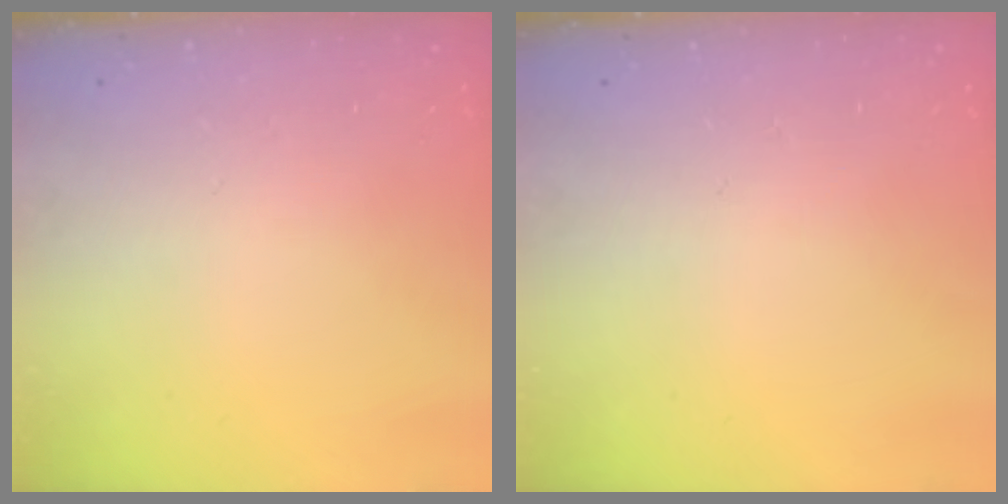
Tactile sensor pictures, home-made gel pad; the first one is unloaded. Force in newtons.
{"total": 0.0}